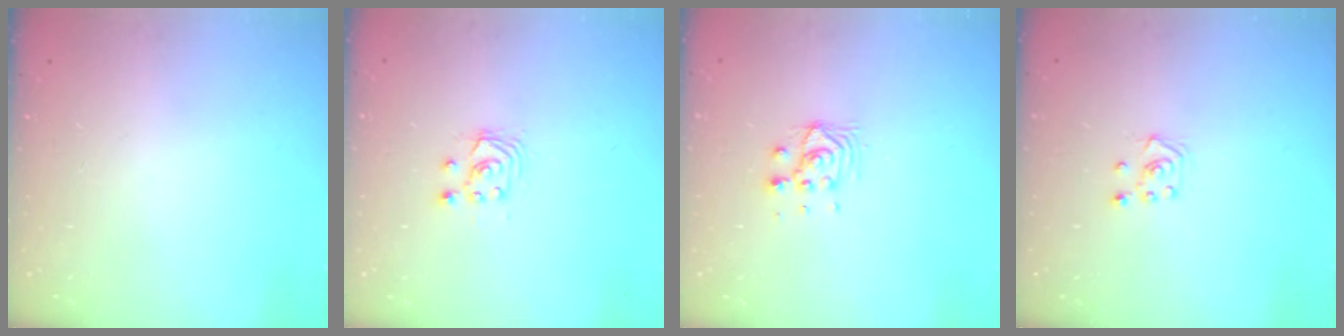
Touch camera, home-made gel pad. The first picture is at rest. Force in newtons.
{"total": 2.9, "press": 2.9, "slide": 0.2}
{"total": 7.6, "press": 7.6, "slide": 0.3}
{"total": 3.2, "press": 3.2, "slide": 0.4}